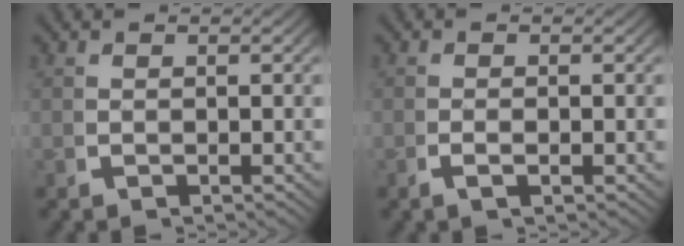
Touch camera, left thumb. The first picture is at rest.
{"total": 0.9, "force": [-0.4, 0.2, 0.8], "torque": [-0.022, 0.000, -0.009]}